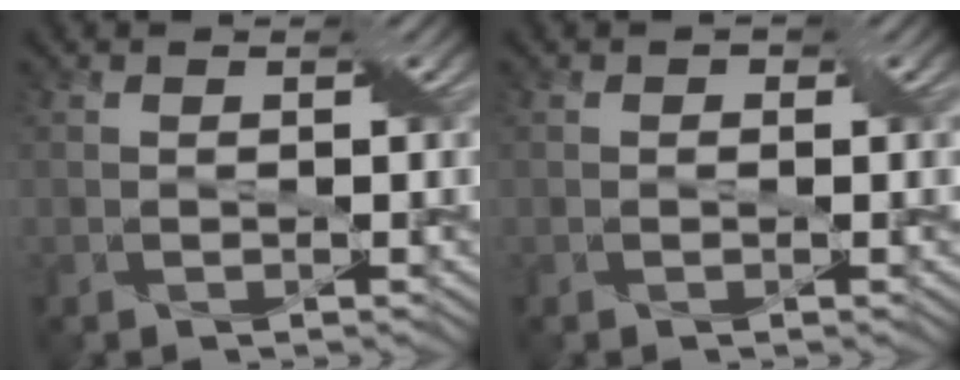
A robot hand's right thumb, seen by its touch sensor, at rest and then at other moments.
{"total": 0.7, "force": [0.0, 0.6, 0.2], "torque": [0.002, -0.002, -0.002]}